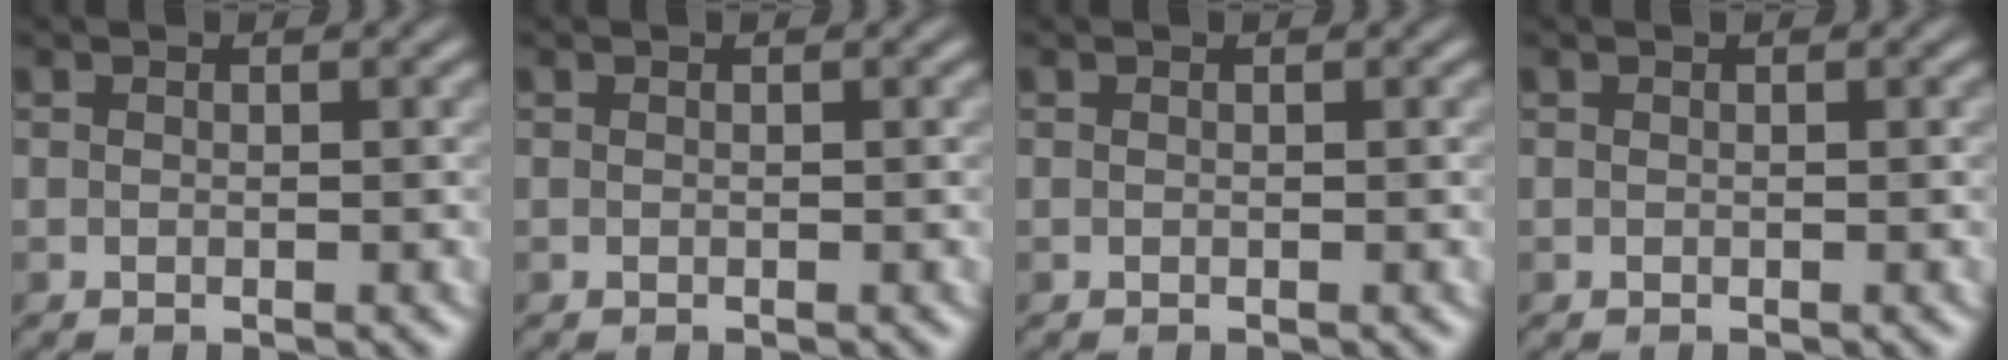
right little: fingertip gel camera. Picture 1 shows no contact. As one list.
[{"total": 0.0}, {"total": 0.0}, {"total": 0.0}]